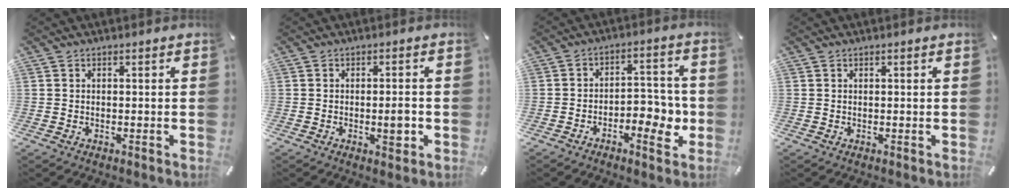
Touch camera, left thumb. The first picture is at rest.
{"total": 4.4, "force": [-0.9, 1.7, 4.0], "torque": [-0.056, 0.003, -0.016]}
{"total": 8.6, "force": [-3.7, 4.6, 6.2], "torque": [-0.068, 0.016, -0.063]}
{"total": 0.0}